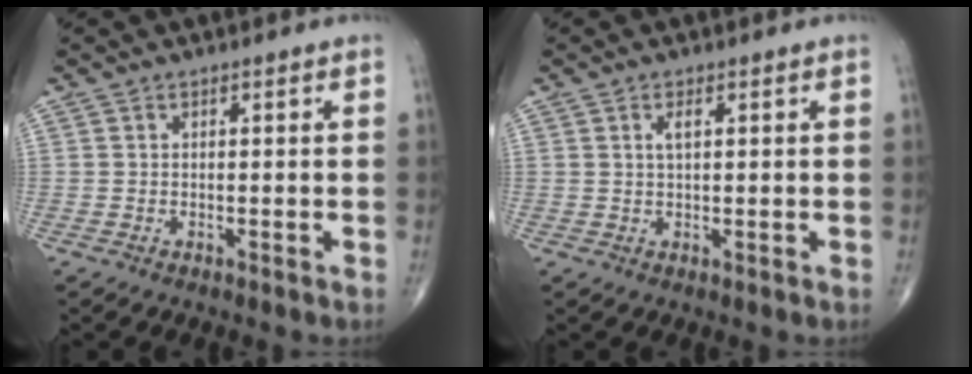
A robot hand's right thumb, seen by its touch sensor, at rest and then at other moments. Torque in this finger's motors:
{"motor_torque": [0.21, 0.54, 0.16, -0.22, 0.02]}